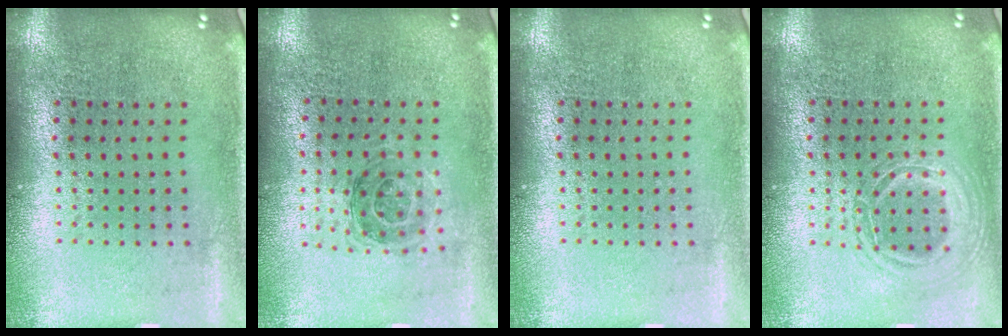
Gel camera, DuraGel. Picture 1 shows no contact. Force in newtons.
{"total": 1.1, "press": 1.0, "slide": 0.3}
{"total": 0.0}
{"total": 1.2, "press": 1.2, "slide": 0.1}